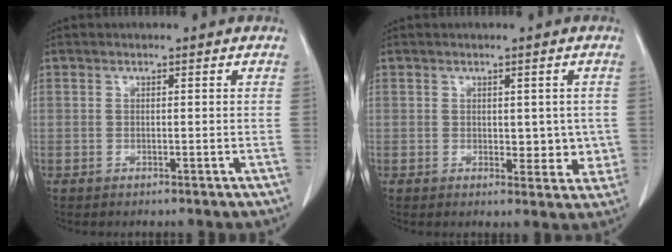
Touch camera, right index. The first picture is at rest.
{"total": 4.5, "force": [0.1, 2.7, 3.6], "torque": [-0.028, -0.004, 0.006]}